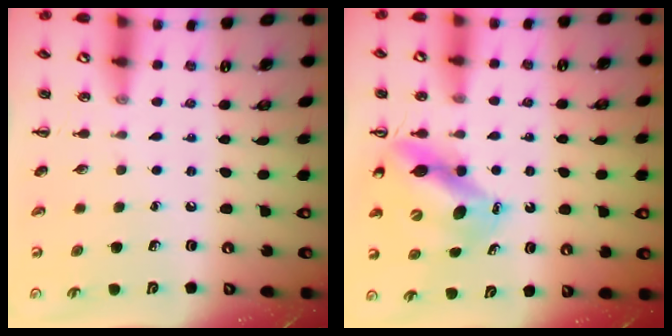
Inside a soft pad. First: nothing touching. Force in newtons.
{"total": 11.5, "press": 11.0, "slide": 3.2}